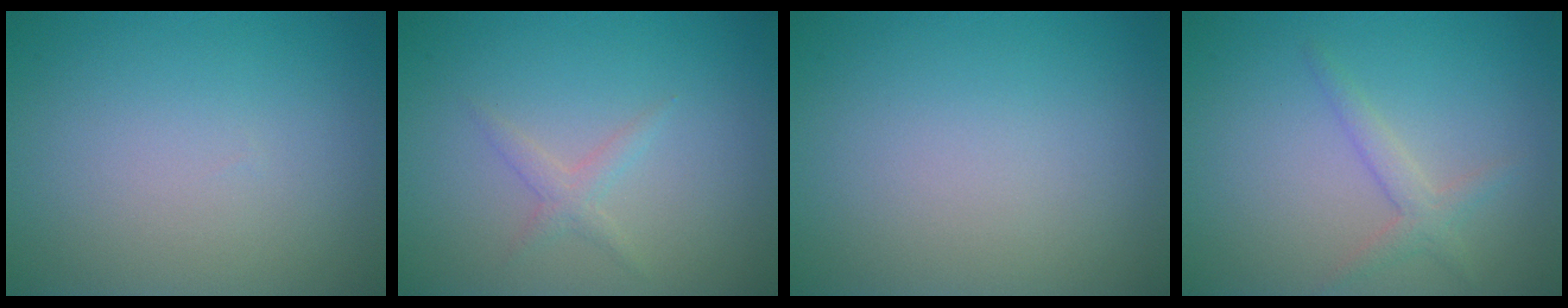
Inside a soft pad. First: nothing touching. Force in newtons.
{"total": 1.3, "press": 1.3, "slide": 0.1}
{"total": 0.0}
{"total": 1.8, "press": 1.8, "slide": 0.1}